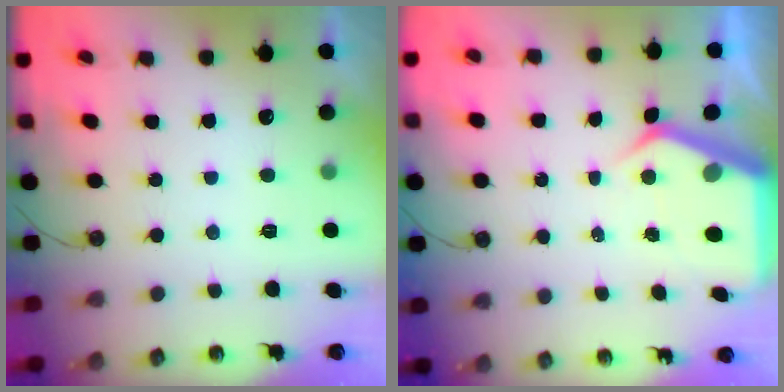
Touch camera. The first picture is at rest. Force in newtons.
{"total": 6.4, "press": 6.4, "slide": 0.6}